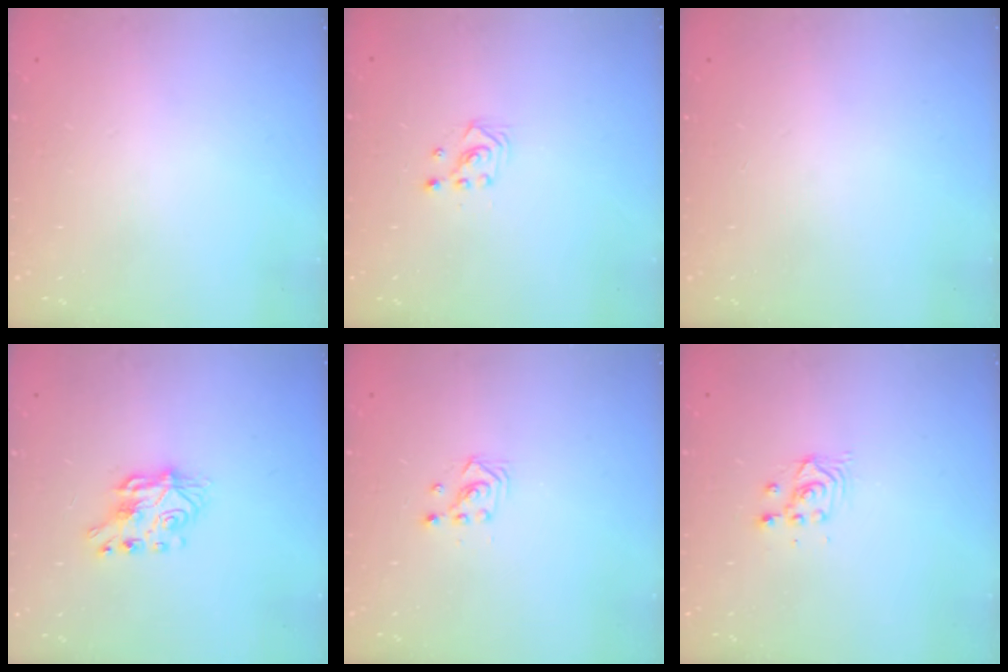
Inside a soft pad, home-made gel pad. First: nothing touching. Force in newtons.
{"total": 2.2, "press": 2.2, "slide": 0.2}
{"total": 0.0}
{"total": 7.4, "press": 7.3, "slide": 0.8}
{"total": 2.9, "press": 2.9, "slide": 0.3}
{"total": 2.9, "press": 2.9, "slide": 0.1}